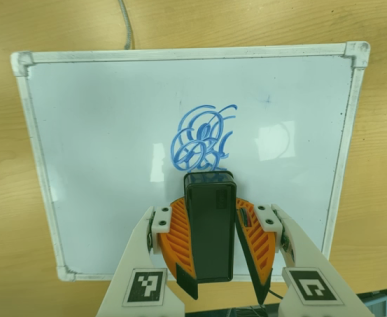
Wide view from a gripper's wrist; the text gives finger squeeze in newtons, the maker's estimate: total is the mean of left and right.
{"total": 8.6, "left": 9.0, "right": 8.1}